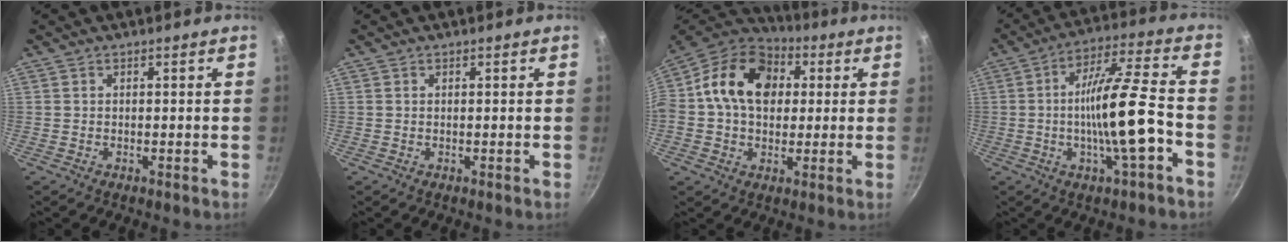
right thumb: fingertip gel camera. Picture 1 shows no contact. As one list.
[{"total": 0.0}, {"total": 18.4, "force": [3.3, 13.6, 11.9], "torque": [-0.181, 0.027, 0.039]}, {"total": 14.7, "force": [-3.8, 2.7, 14.0], "torque": [-0.233, 0.029, -0.069]}]